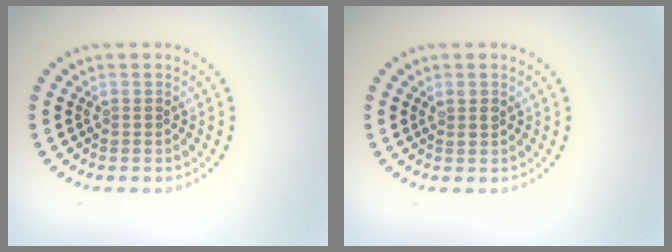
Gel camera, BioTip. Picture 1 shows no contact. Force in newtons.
{"total": 0.9, "press": 0.8, "slide": 0.5}